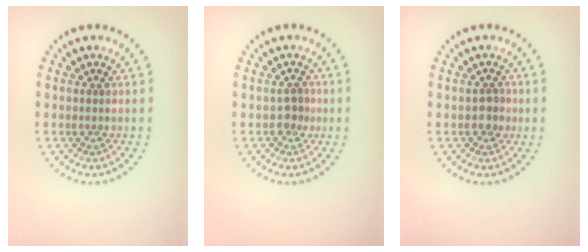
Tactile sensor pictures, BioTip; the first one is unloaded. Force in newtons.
{"total": 1.1, "press": 1.0, "slide": 0.5}
{"total": 1.4, "press": 1.2, "slide": 0.6}